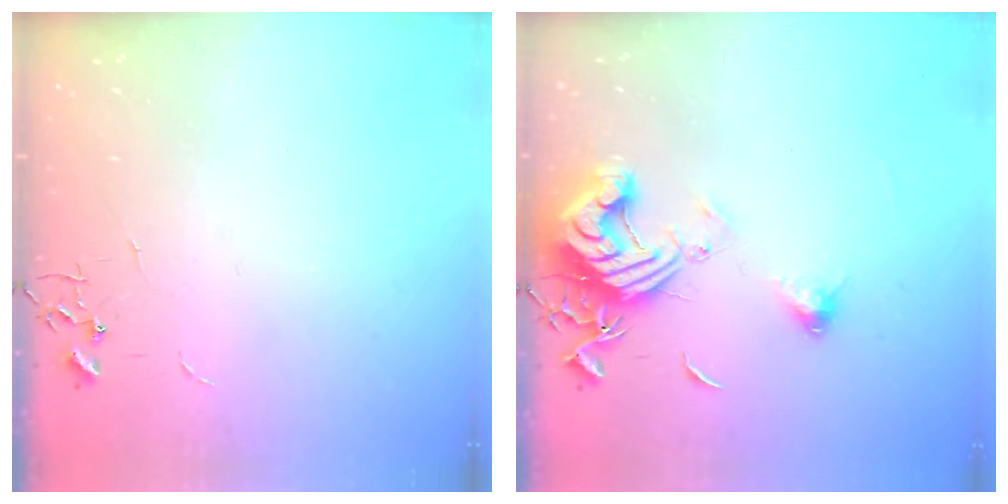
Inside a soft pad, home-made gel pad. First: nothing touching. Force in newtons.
{"total": 14.9, "press": 14.8, "slide": 1.7}